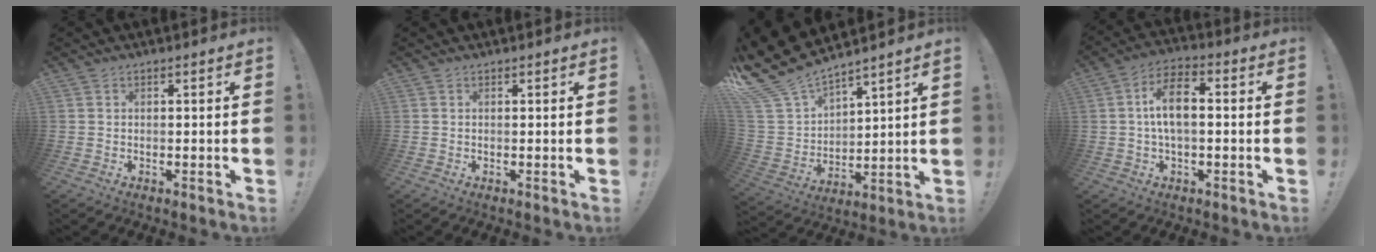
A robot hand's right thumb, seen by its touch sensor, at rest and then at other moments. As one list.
[{"total": 0.7, "force": [0.6, 0.0, -0.3], "torque": [0.012, -0.005, 0.011]}, {"total": 13.0, "force": [11.4, 4.8, 3.8], "torque": [-0.094, -0.096, 0.220]}, {"total": 9.8, "force": [0.5, 4.9, 8.5], "torque": [-0.153, 0.011, 0.010]}]